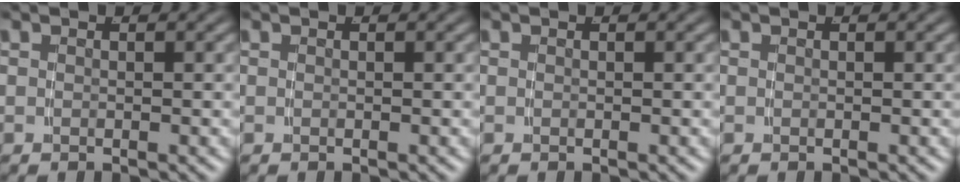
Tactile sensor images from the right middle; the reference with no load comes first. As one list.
[{"total": 0.0}, {"total": 0.0}, {"total": 0.0}]